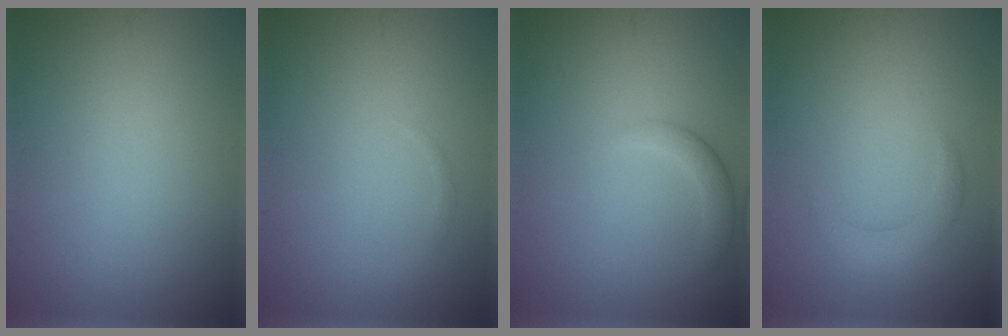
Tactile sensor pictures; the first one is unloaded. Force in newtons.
{"total": 0.7, "press": 0.7, "slide": 0.0}
{"total": 1.8, "press": 1.8, "slide": 0.2}
{"total": 2.3, "press": 2.3, "slide": 0.1}